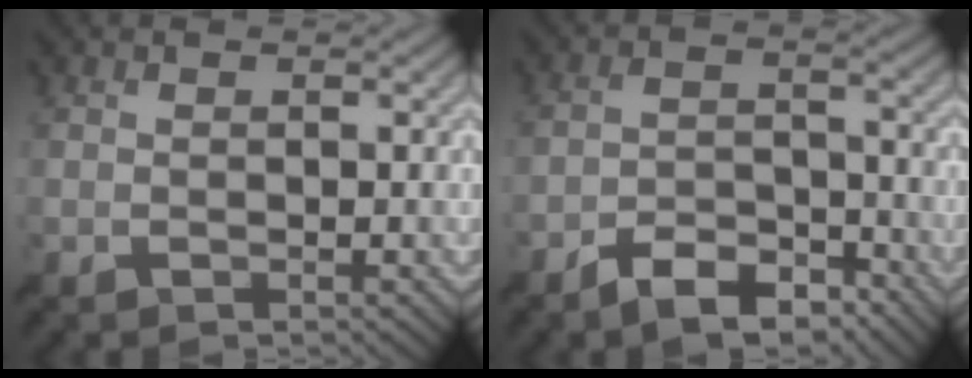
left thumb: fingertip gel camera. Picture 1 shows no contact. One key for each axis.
{"total": 6.9, "fx": -5.4, "fy": 2.7, "fz": 3.2, "tx": -0.053, "ty": -0.002, "tz": -0.102}